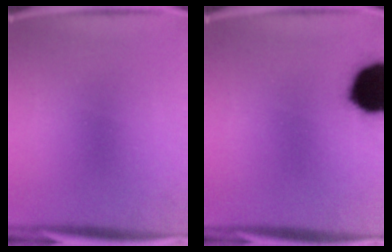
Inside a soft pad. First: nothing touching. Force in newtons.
{"total": 19.7}